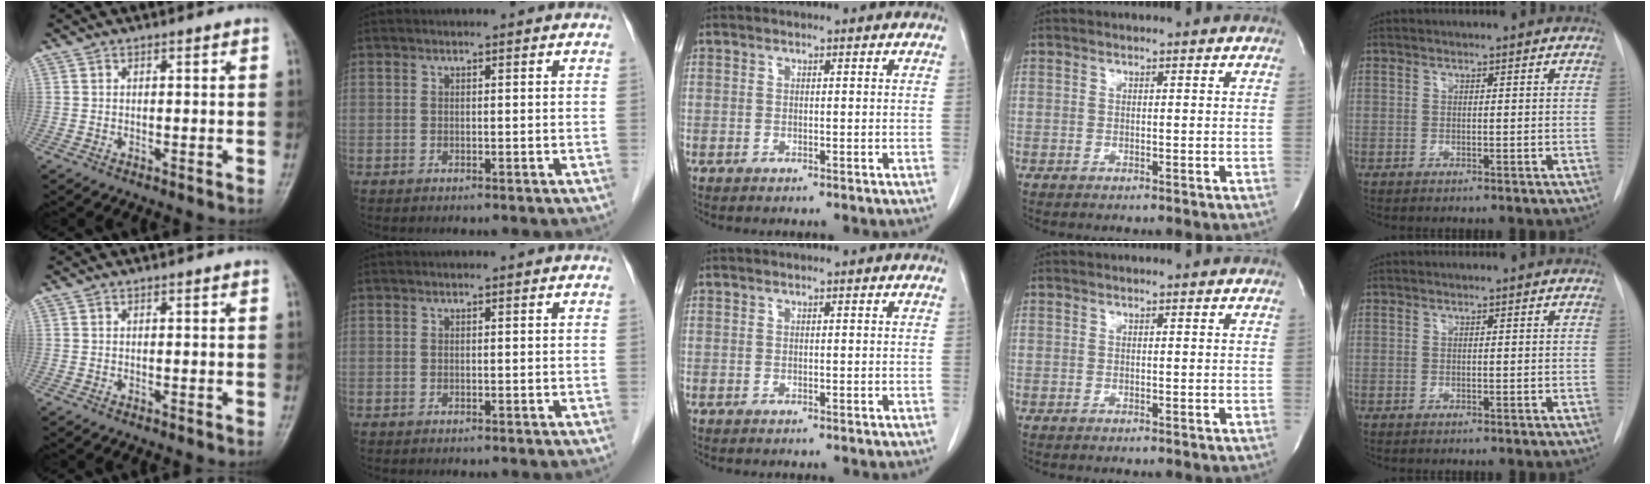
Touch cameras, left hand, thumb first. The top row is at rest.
{}